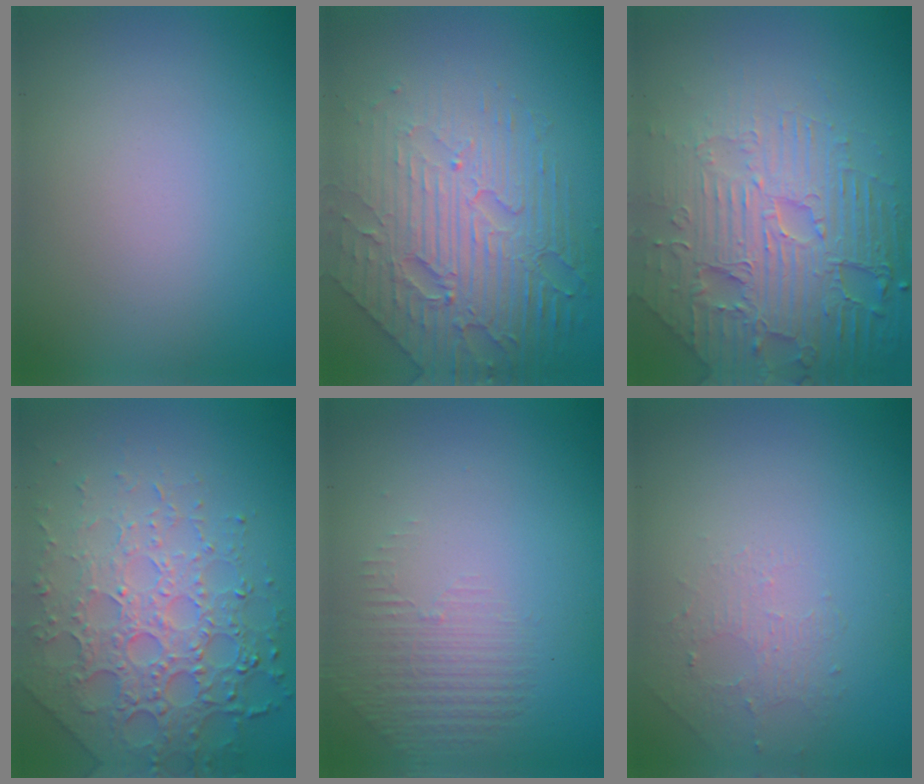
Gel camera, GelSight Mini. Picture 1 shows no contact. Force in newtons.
{"total": 7.3, "press": 5.3, "slide": 5.1}
{"total": 7.9, "press": 5.7, "slide": 5.4}
{"total": 7.7, "press": 5.3, "slide": 5.5}
{"total": 1.4, "press": 0.3, "slide": 1.4}
{"total": 1.3, "press": 0.7, "slide": 1.2}